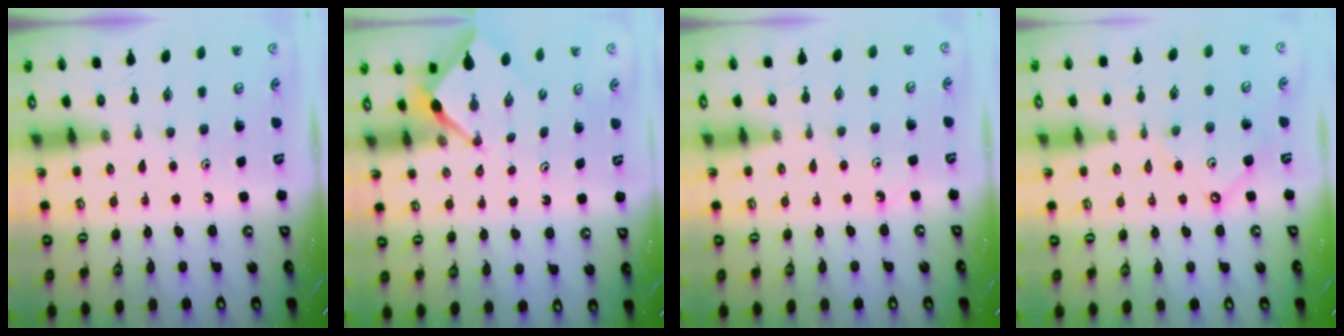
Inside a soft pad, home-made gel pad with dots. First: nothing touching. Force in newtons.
{"total": 2.4, "press": 2.4, "slide": 0.2}
{"total": 2.6, "press": 2.6, "slide": 0.2}
{"total": 5.1, "press": 5.1, "slide": 0.6}